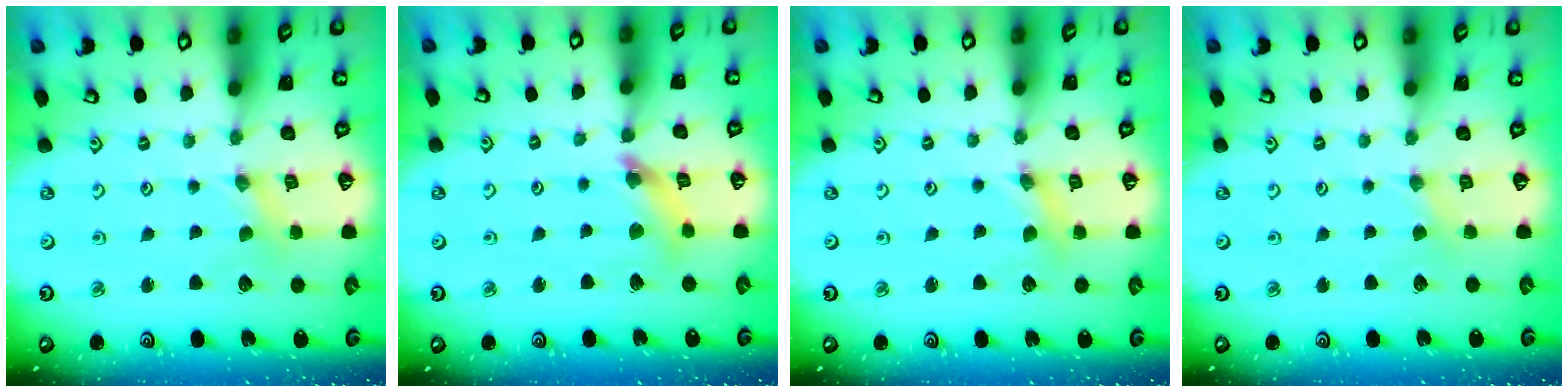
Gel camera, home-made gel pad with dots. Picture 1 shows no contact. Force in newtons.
{"total": 8.4, "press": 8.4, "slide": 0.8}
{"total": 2.7, "press": 2.7, "slide": 0.3}
{"total": 1.4, "press": 1.4, "slide": 0.4}